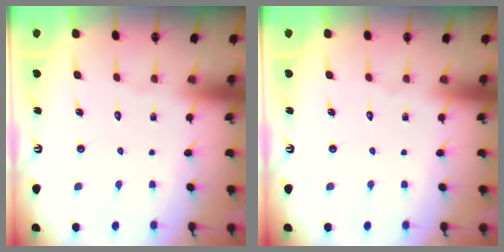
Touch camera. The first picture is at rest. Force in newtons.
{"total": 0.0}